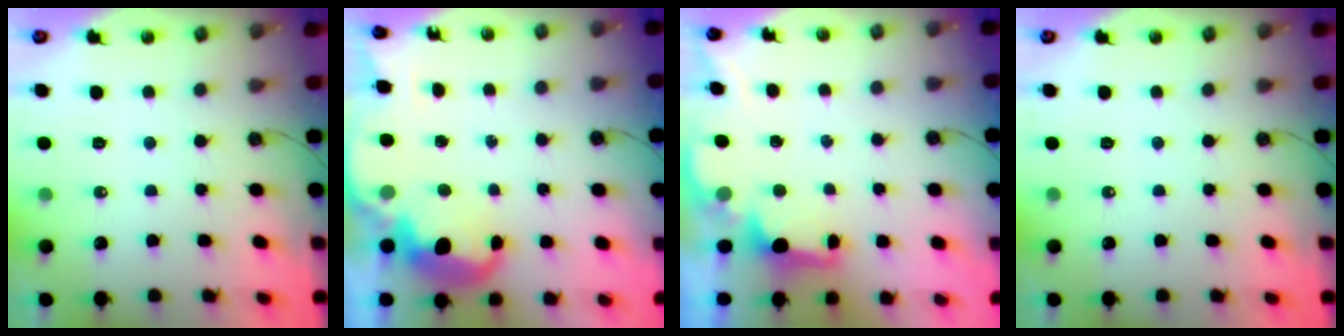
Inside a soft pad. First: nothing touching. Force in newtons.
{"total": 5.7, "press": 5.7, "slide": 0.2}
{"total": 2.0, "press": 1.9, "slide": 0.8}
{"total": 0.0}